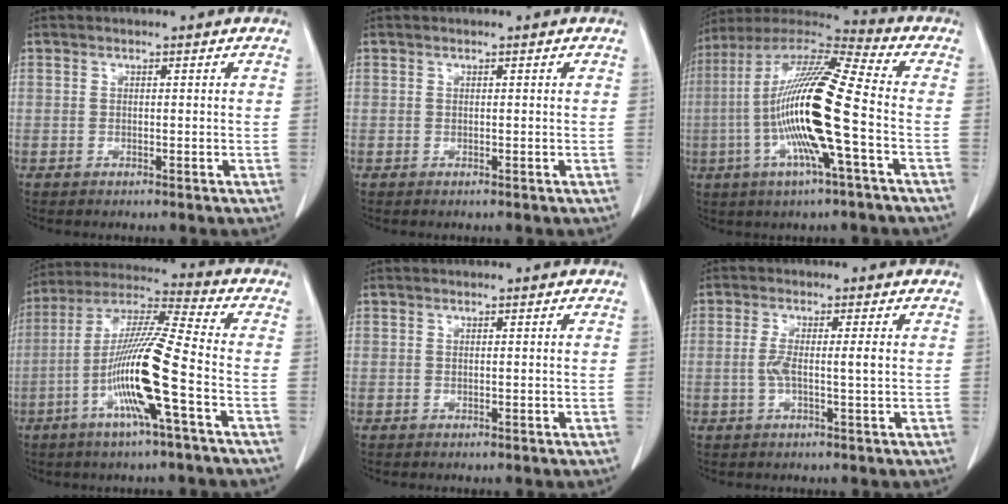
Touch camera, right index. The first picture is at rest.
{"total": 0.0}
{"total": 18.4, "force": [-3.4, 0.9, 18.1], "torque": [-0.357, -0.001, -0.073]}
{"total": 14.3, "force": [-4.7, -0.6, 13.5], "torque": [-0.268, -0.001, -0.094]}
{"total": 0.0}
{"total": 3.5, "force": [-0.1, 0.1, 3.5], "torque": [-0.073, 0.006, 0.001]}